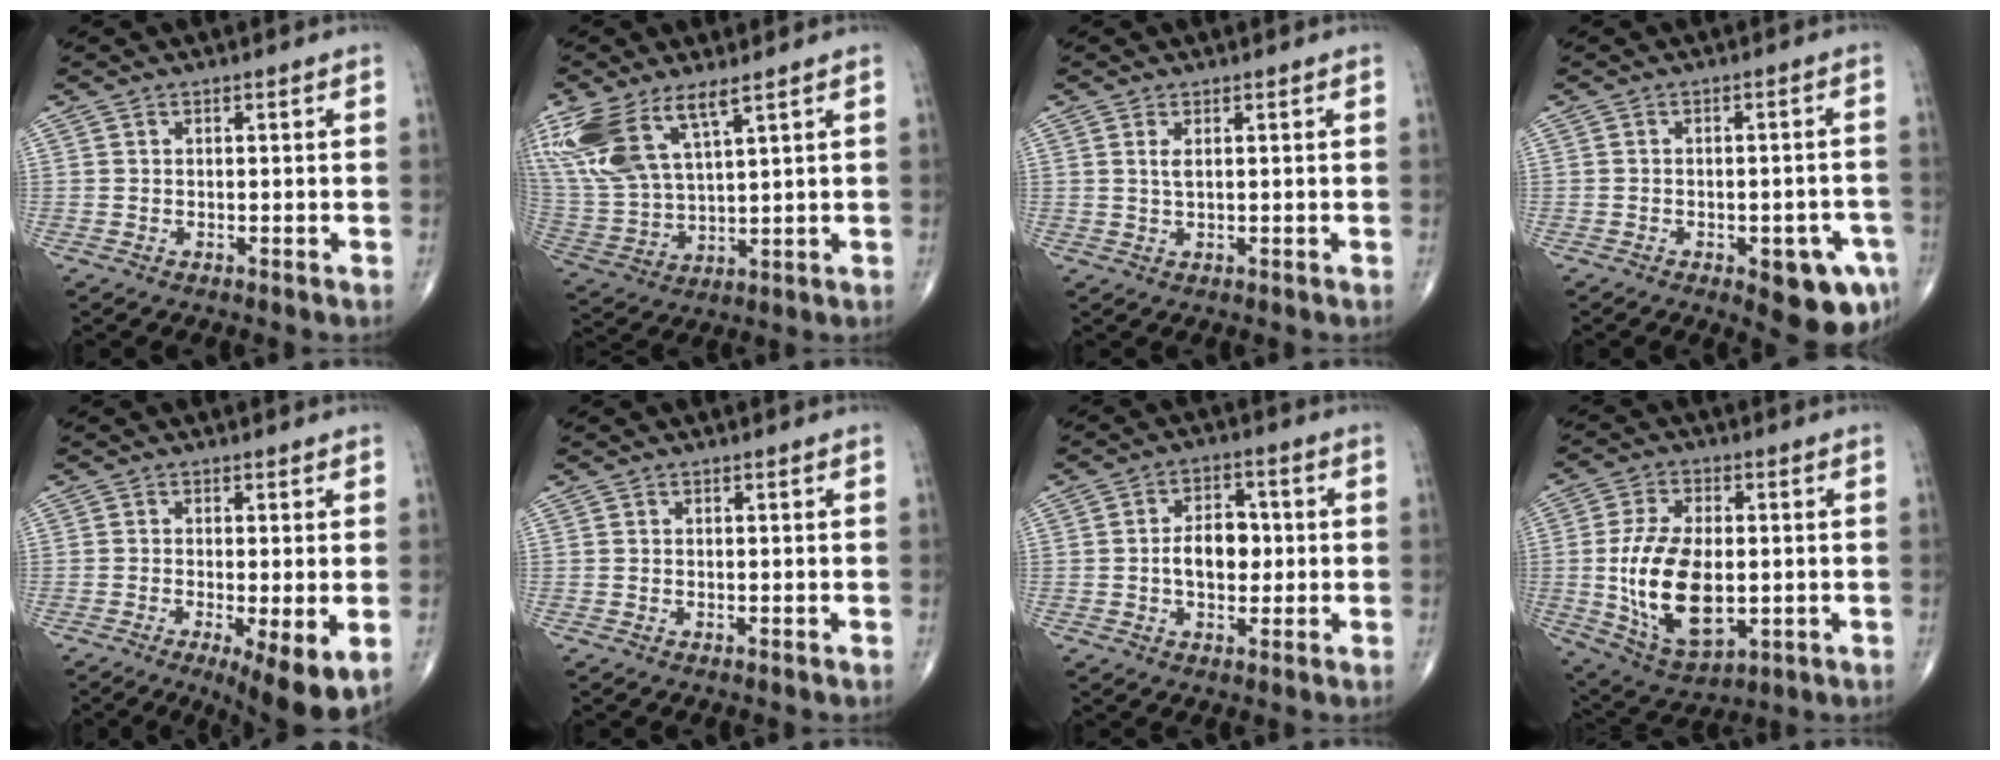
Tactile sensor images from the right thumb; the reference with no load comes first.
{"total": 14.9, "force": [8.6, 5.6, 10.9], "torque": [-0.243, -0.025, 0.185]}
{"total": 1.6, "force": [0.6, 0.5, 1.4], "torque": [-0.034, -0.002, 0.016]}
{"total": 10.0, "force": [-4.4, 3.9, 8.0], "torque": [-0.076, 0.017, -0.046]}
{"total": 9.5, "force": [-3.0, 2.5, 8.6], "torque": [-0.134, -0.022, -0.043]}
{"total": 0.0}
{"total": 7.8, "force": [-0.2, 5.0, 6.0], "torque": [-0.079, 0.013, -0.008]}
{"total": 17.0, "force": [-1.3, 9.3, 14.2], "torque": [-0.257, -0.007, -0.006]}